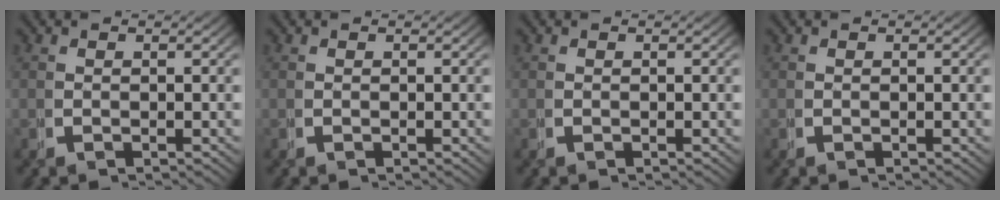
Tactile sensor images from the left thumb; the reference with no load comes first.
{"total": 0.0}
{"total": 0.0}
{"total": 0.0}